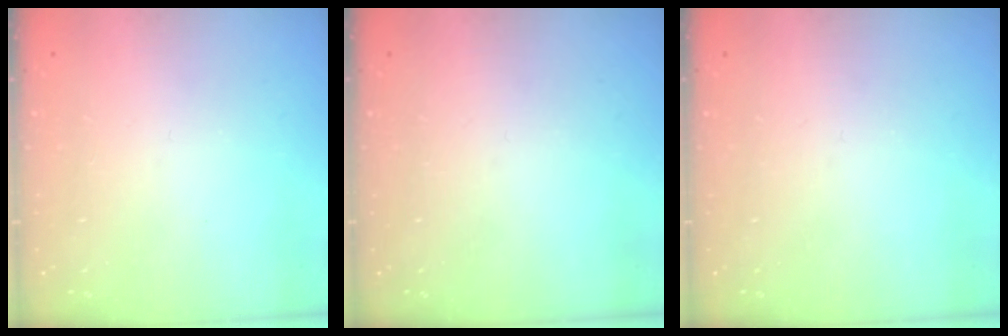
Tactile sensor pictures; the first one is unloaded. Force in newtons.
{"total": 0.0}
{"total": 0.0}